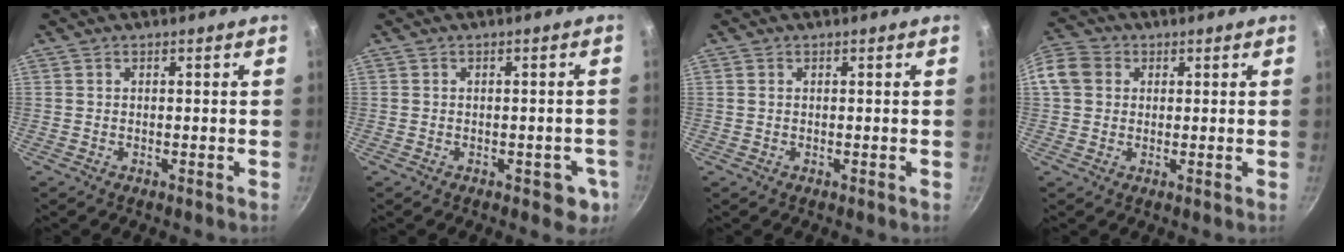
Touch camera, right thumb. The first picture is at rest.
{"total": 4.6, "force": [-1.5, 2.8, 3.3], "torque": [-0.013, 0.012, -0.012]}
{"total": 0.7, "force": [0.2, 0.5, 0.4], "torque": [-0.007, 0.002, 0.003]}
{"total": 10.7, "force": [1.9, 9.2, 5.1], "torque": [-0.104, 0.026, 0.023]}